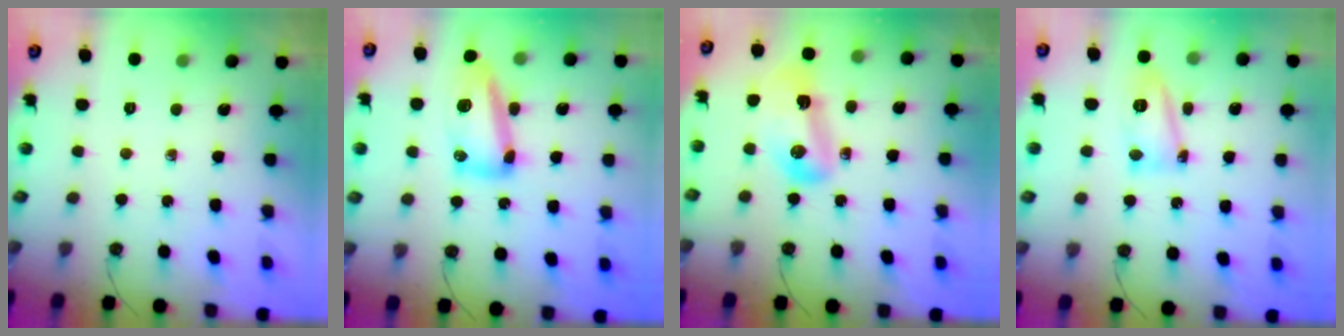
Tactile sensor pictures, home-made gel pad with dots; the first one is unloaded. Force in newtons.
{"total": 12.5, "press": 12.4, "slide": 1.3}
{"total": 10.1, "press": 9.9, "slide": 2.2}
{"total": 12.1, "press": 12.0, "slide": 1.3}